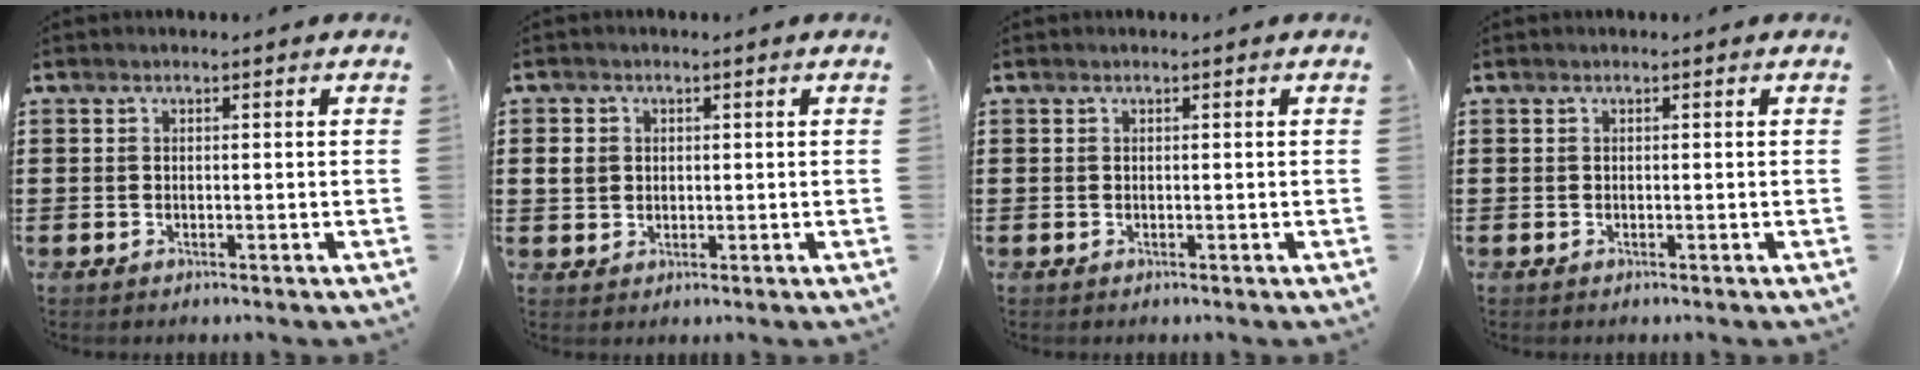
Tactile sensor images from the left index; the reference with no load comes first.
{"total": 2.7, "force": [0.4, 2.4, 1.1], "torque": [-0.038, 0.007, 0.002]}
{"total": 0.0}
{"total": 0.0}